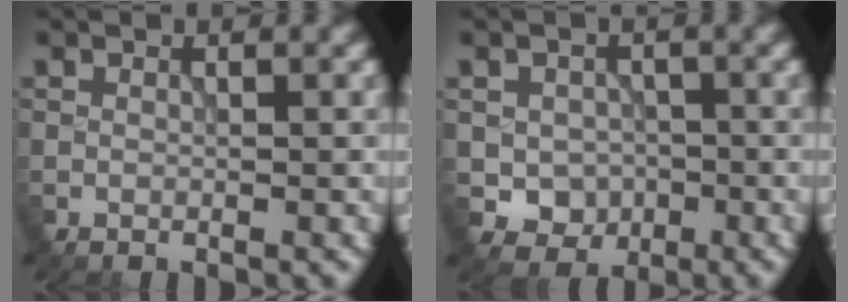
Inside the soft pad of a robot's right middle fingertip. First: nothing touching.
{"total": 3.4, "force": [-0.8, 3.0, 1.4], "torque": [-0.020, -0.009, -0.013]}